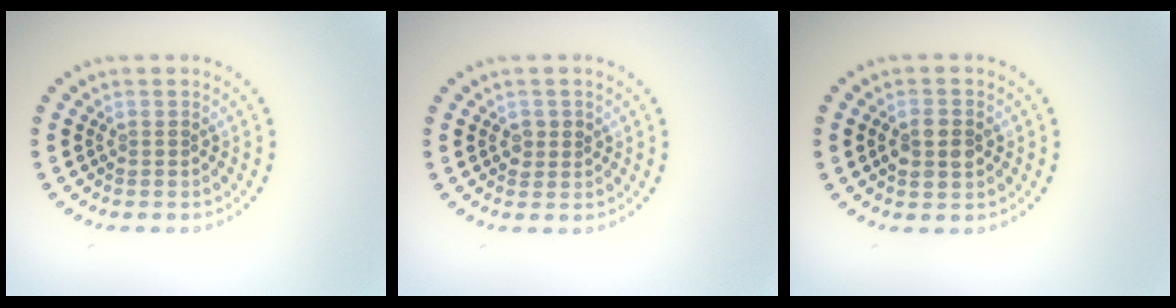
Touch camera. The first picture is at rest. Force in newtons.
{"total": 1.4, "press": 1.3, "slide": 0.4}
{"total": 2.7, "press": 2.7, "slide": 0.2}